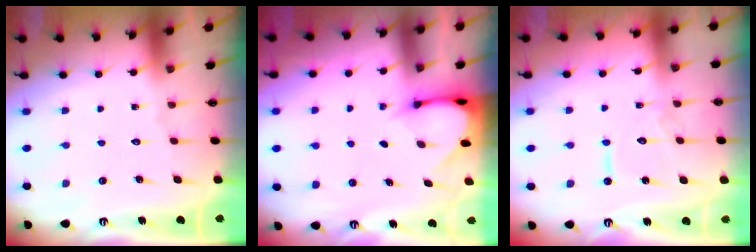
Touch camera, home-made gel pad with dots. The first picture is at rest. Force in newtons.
{"total": 3.0, "press": 3.0, "slide": 0.2}
{"total": 7.8, "press": 7.7, "slide": 0.6}